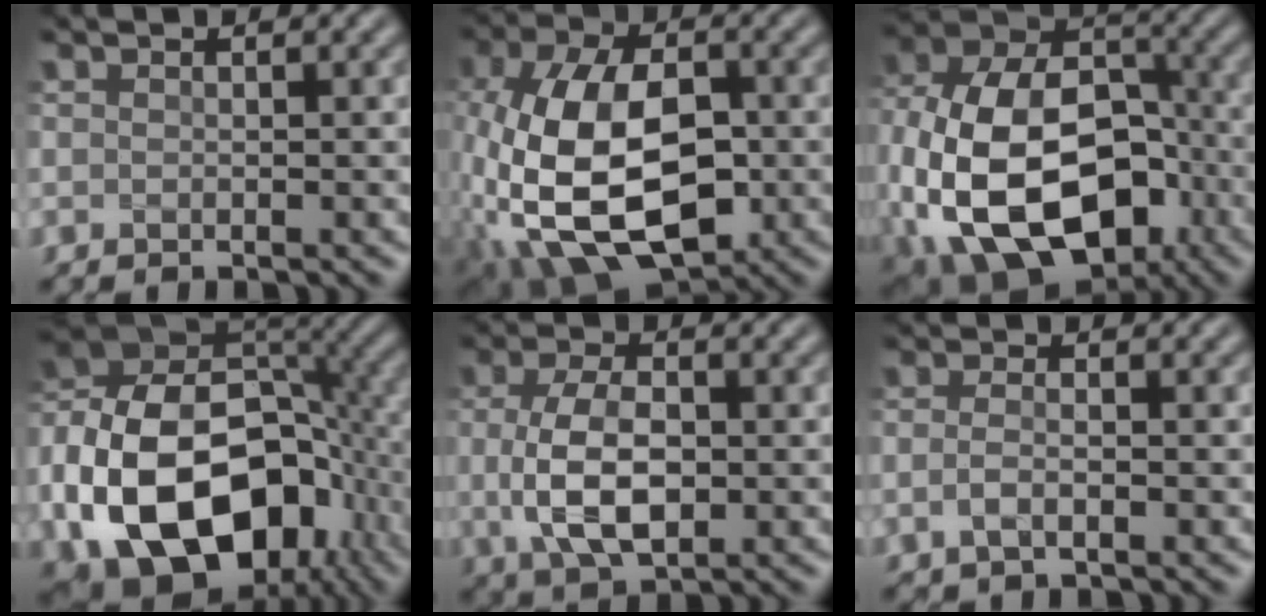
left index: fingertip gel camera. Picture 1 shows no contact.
{"total": 13.9, "force": [-3.0, 8.4, 10.7], "torque": [-0.241, -0.014, -0.054]}
{"total": 18.7, "force": [-4.3, 13.1, 12.6], "torque": [-0.240, -0.036, -0.040]}
{"total": 17.2, "force": [-5.1, 11.6, 11.6], "torque": [-0.226, -0.008, -0.091]}
{"total": 6.0, "force": [-0.2, 3.3, 5.0], "torque": [-0.110, -0.004, -0.003]}
{"total": 1.4, "force": [-0.3, 0.5, 1.2], "torque": [-0.025, 0.005, -0.012]}